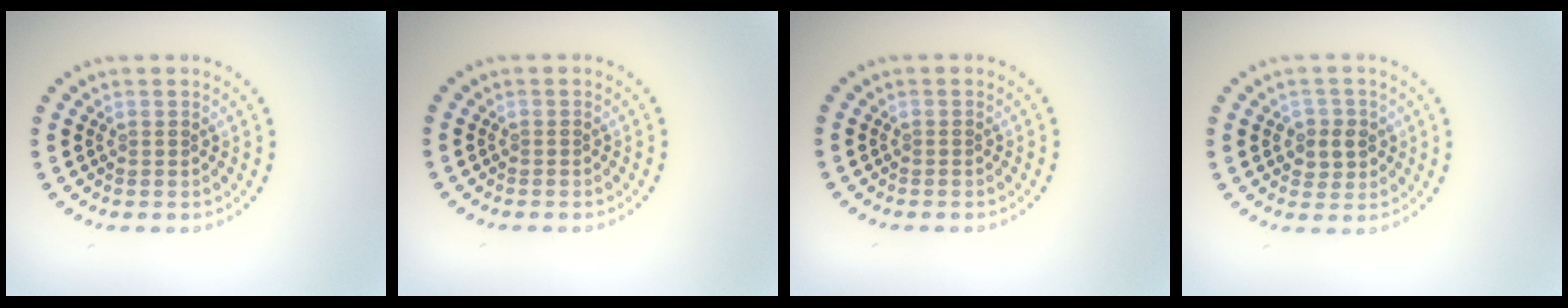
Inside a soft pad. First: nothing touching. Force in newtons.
{"total": 0.0}
{"total": 0.0}
{"total": 2.2, "press": 2.1, "slide": 0.7}